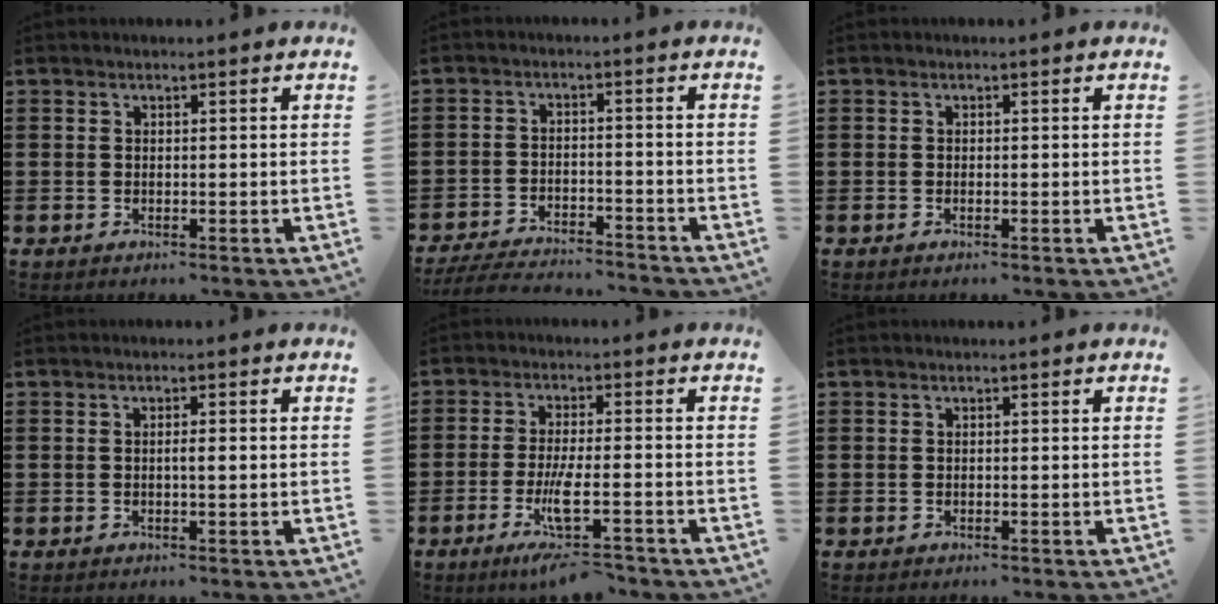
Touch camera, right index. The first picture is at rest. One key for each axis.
{"total": 4.8, "fx": -4.7, "fy": 0.2, "fz": 1.0, "tx": -0.030, "ty": -0.005, "tz": -0.097}
{"total": 0.0}
{"total": 1.2, "fx": -0.1, "fy": 0.2, "fz": 1.2, "tx": -0.023, "ty": -0.002, "tz": -0.003}
{"total": 6.9, "fx": -4.2, "fy": 0.8, "fz": 5.5, "tx": -0.117, "ty": -0.017, "tz": -0.080}
{"total": 0.0}